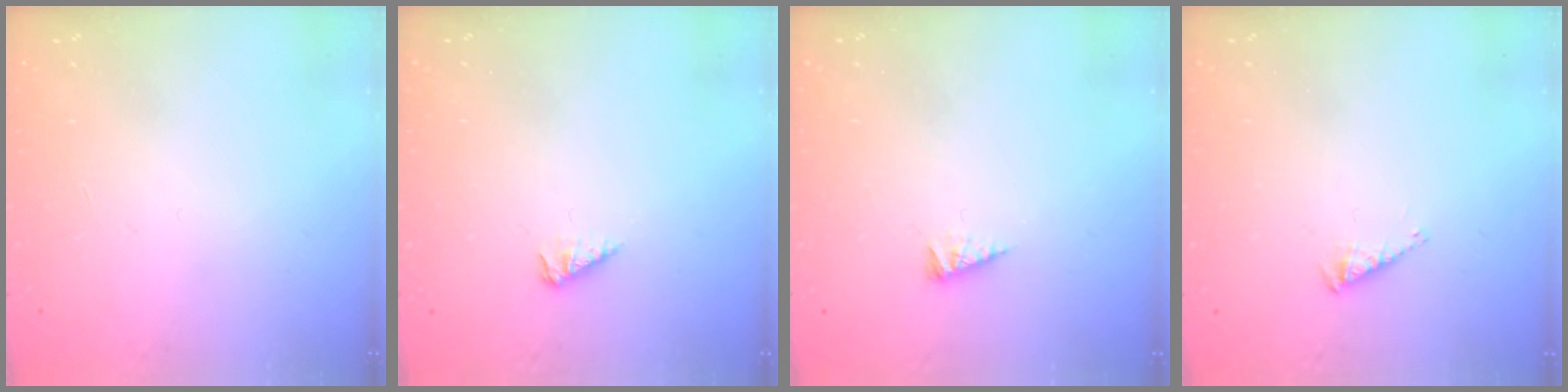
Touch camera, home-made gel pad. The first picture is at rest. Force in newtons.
{"total": 2.7, "press": 2.6, "slide": 0.4}
{"total": 2.8, "press": 2.8, "slide": 0.3}
{"total": 2.9, "press": 2.9, "slide": 0.3}